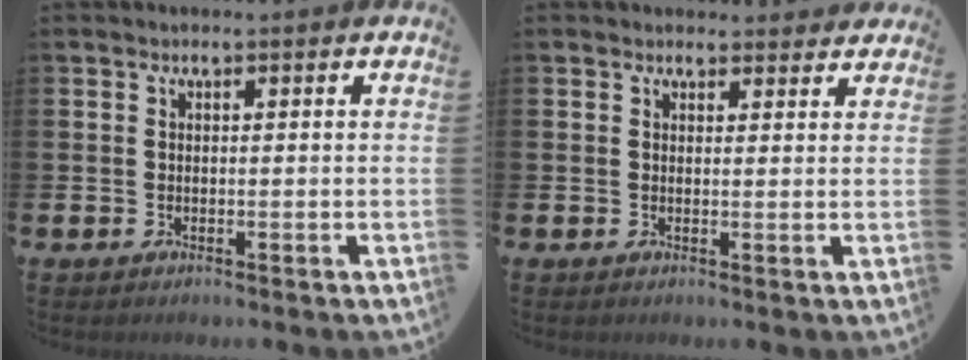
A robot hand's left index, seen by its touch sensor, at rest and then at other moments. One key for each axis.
{"total": 1.8, "fx": 1.7, "fy": 0.7, "fz": 0.0, "tx": 0.005, "ty": -0.004, "tz": 0.030}